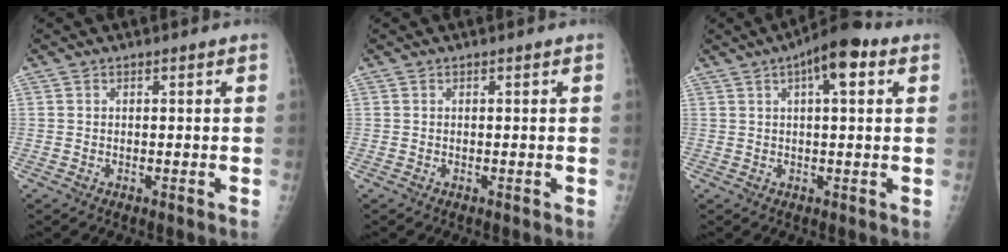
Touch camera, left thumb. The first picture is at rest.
{"total": 0.0}
{"total": 8.7, "force": [3.5, 2.9, 7.4], "torque": [-0.102, 0.014, 0.045]}